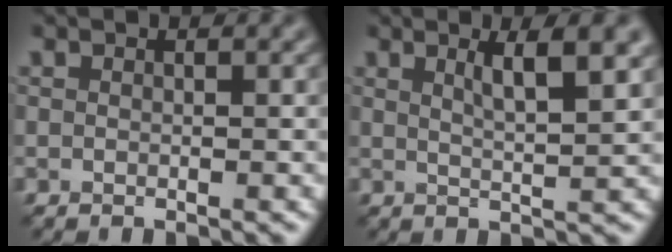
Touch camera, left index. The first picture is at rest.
{"total": 4.6, "force": [2.0, 1.1, 4.0], "torque": [-0.051, 0.001, 0.030]}